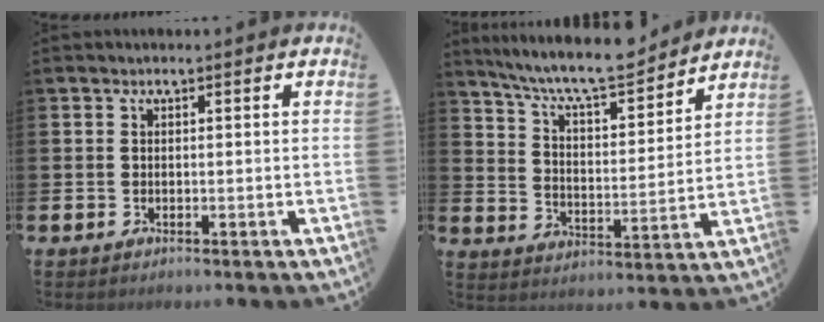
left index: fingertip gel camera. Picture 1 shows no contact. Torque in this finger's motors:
{"motor_torque": [0.87, -1.07, 0.83, 0.21]}